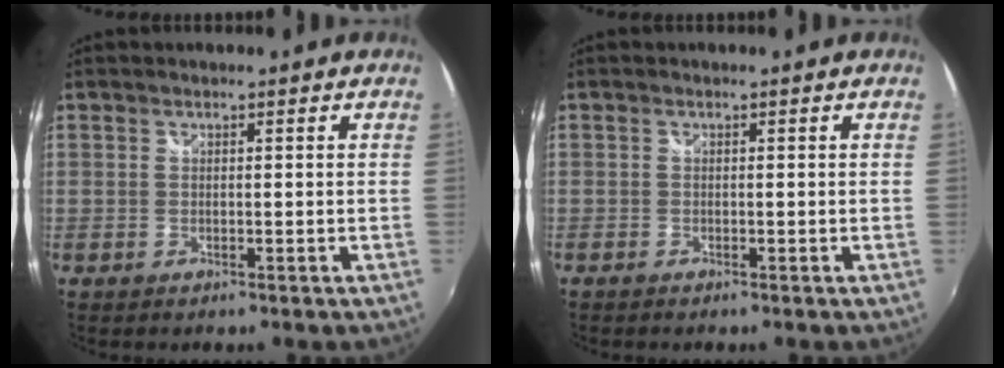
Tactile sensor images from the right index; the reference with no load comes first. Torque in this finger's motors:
{"motor_torque": [0.12, -0.08, 0.05, 0.01]}